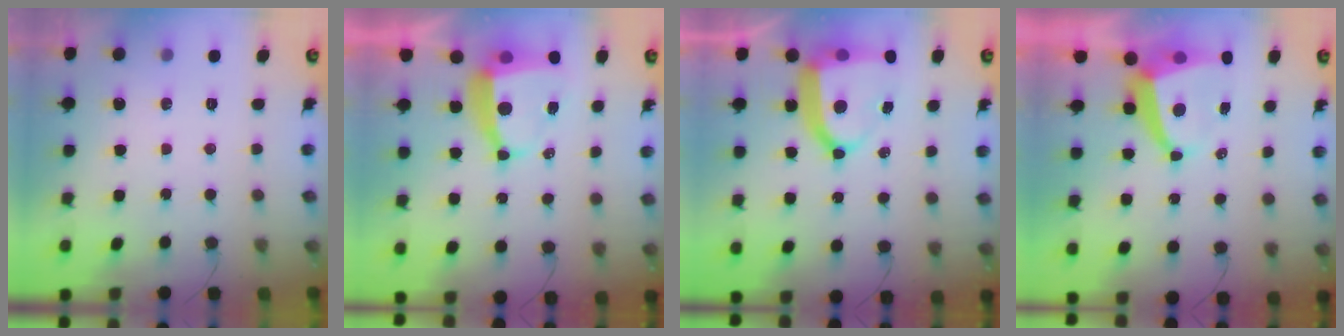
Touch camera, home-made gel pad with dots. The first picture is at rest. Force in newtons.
{"total": 8.6, "press": 8.5, "slide": 1.1}
{"total": 12.4, "press": 12.4, "slide": 1.2}
{"total": 5.8, "press": 5.8, "slide": 0.8}